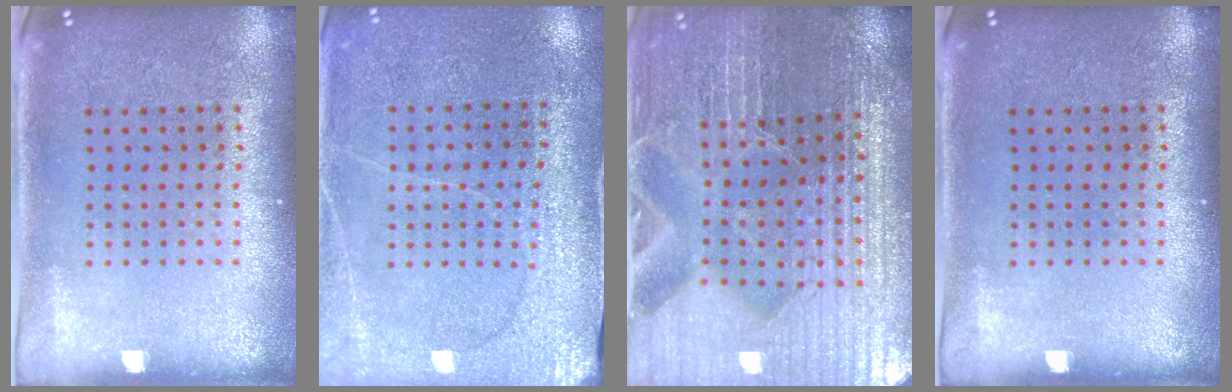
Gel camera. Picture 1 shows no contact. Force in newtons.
{"total": 2.7, "press": 2.7, "slide": 0.4}
{"total": 4.5, "press": 4.4, "slide": 1.3}
{"total": 0.0}